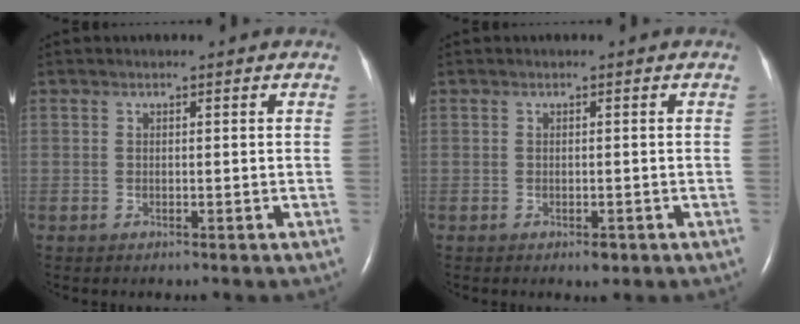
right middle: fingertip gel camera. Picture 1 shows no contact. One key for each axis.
{"total": 1.0, "fx": -0.6, "fy": 0.5, "fz": 0.7, "tx": -0.011, "ty": -0.002, "tz": -0.003}